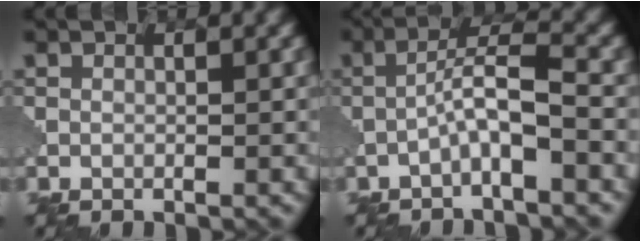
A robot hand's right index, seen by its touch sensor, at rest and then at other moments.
{"total": 3.8, "force": [-1.4, 0.4, 3.5], "torque": [-0.063, 0.018, -0.035]}